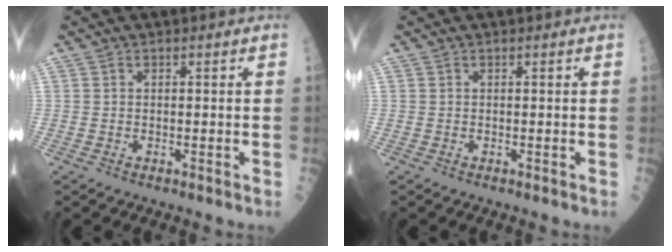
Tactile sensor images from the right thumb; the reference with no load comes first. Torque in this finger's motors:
{"motor_torque": [-0.10, 0.10, -0.06, -0.05, 0.00]}